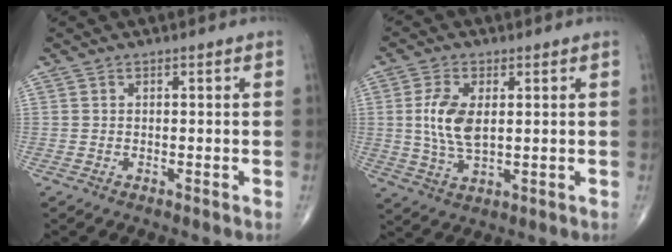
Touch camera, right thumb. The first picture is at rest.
{"total": 8.1, "force": [1.1, 4.1, 6.9], "torque": [-0.144, -0.008, 0.023]}